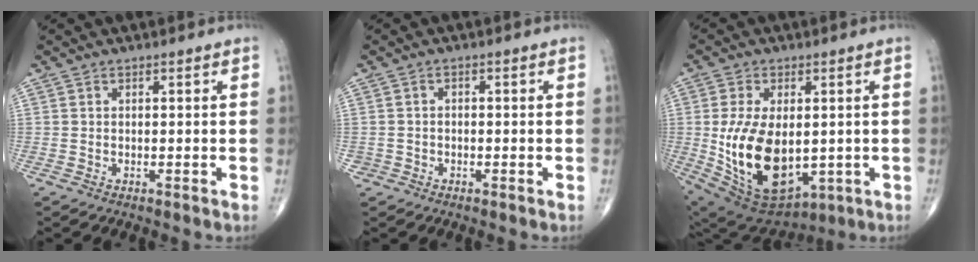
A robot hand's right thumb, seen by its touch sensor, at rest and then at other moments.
{"total": 1.6, "force": [-0.7, 1.4, 0.0], "torque": [0.010, 0.009, -0.016]}
{"total": 18.9, "force": [-1.2, 11.0, 15.4], "torque": [-0.278, -0.016, 0.012]}